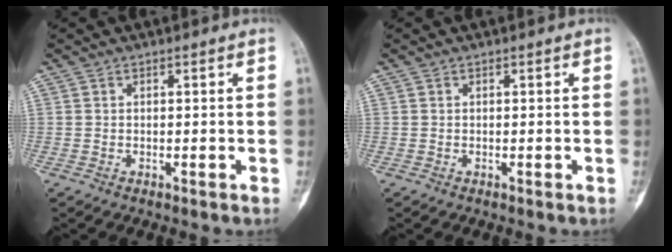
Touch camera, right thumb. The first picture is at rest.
{"total": 0.0}